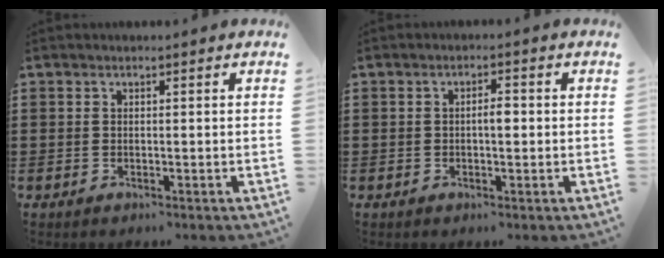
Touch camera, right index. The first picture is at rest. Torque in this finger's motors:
{"motor_torque": [0.53, -0.42, 0.08, 0.05]}